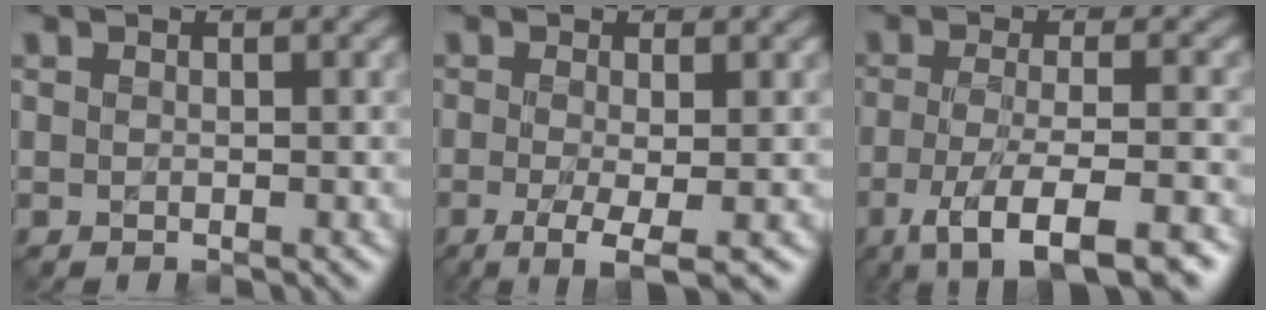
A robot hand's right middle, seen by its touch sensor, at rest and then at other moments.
{"total": 3.4, "force": [-0.7, 0.7, 3.3], "torque": [-0.061, -0.006, -0.016]}
{"total": 7.5, "force": [-3.8, 1.8, 6.2], "torque": [-0.102, -0.003, -0.067]}